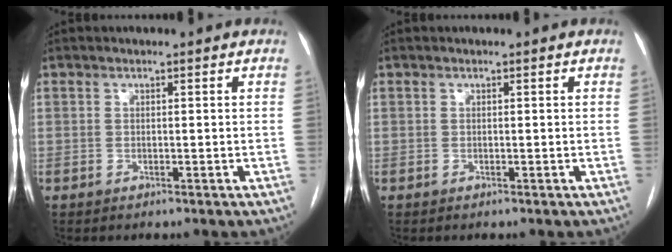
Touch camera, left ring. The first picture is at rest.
{"total": 0.0}